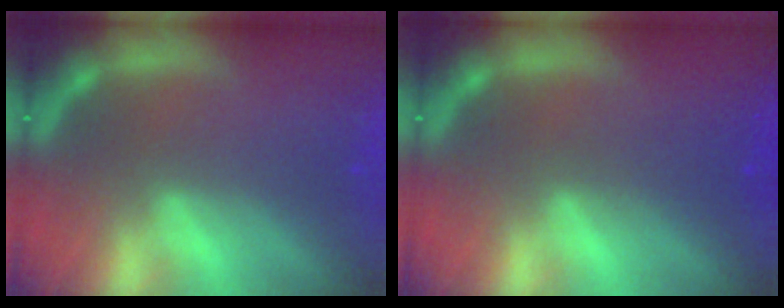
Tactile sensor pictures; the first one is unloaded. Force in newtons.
{"total": 2.0}